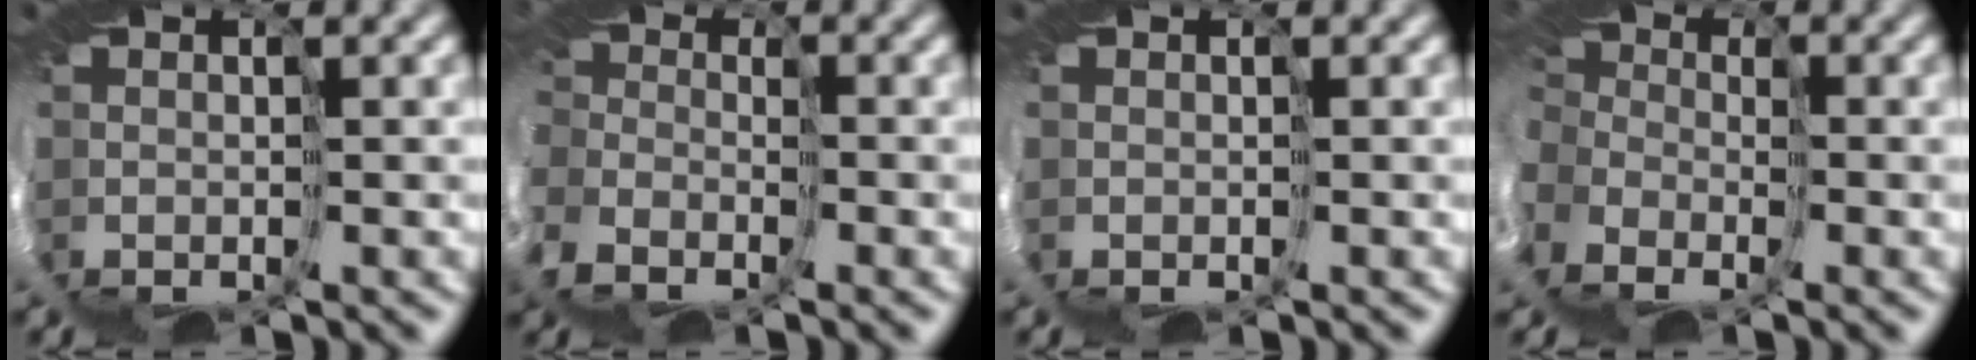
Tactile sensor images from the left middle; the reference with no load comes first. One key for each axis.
{"total": 7.0, "fx": -4.8, "fy": 4.6, "fz": 2.3, "tx": -0.067, "ty": -0.030, "tz": -0.073}
{"total": 0.0}
{"total": 12.2, "fx": -6.5, "fy": 8.8, "fz": 5.3, "tx": -0.136, "ty": -0.040, "tz": -0.101}